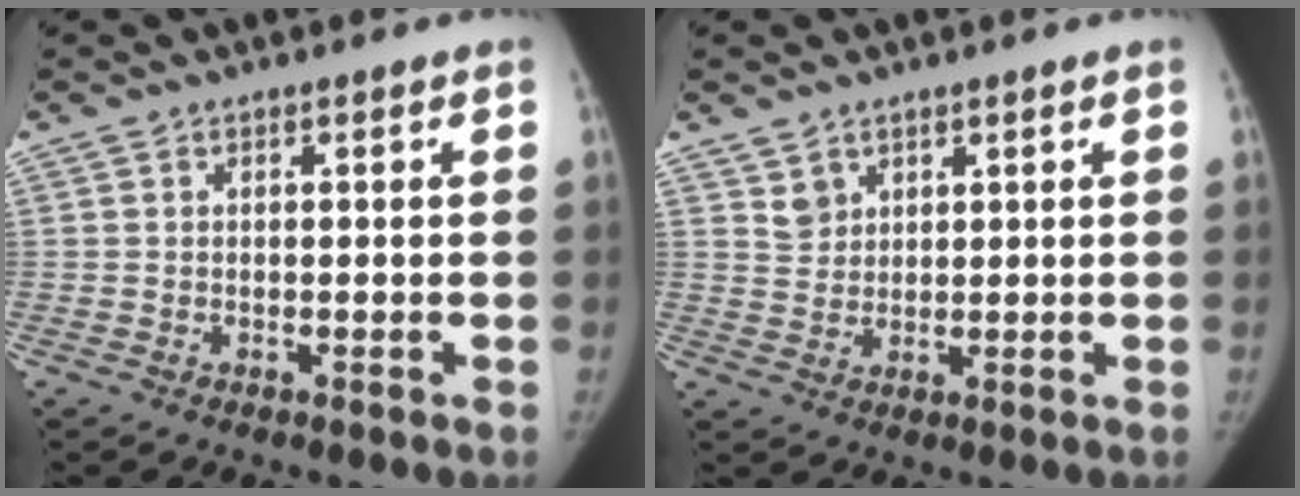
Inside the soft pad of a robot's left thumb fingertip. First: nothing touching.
{"total": 2.9, "force": [1.9, 2.1, 0.3], "torque": [0.015, -0.017, 0.037]}